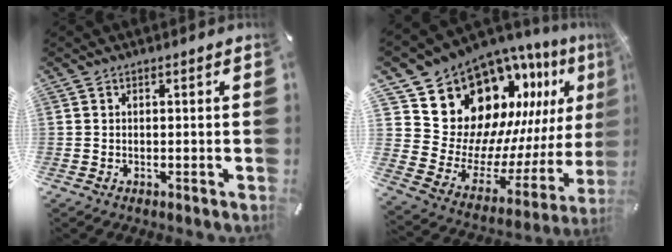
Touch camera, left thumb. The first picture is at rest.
{"total": 18.5, "force": [12.8, 11.6, 6.5], "torque": [-0.083, -0.135, 0.246]}